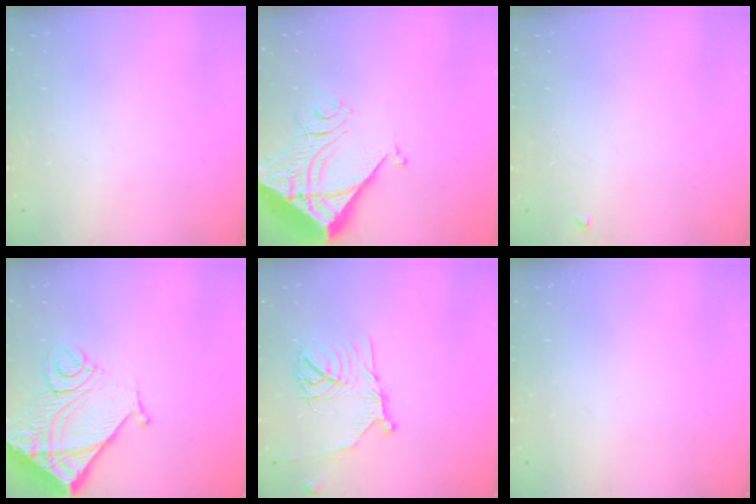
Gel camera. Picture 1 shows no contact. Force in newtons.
{"total": 10.3, "press": 10.3, "slide": 1.3}
{"total": 2.5, "press": 2.4, "slide": 0.4}
{"total": 15.3, "press": 15.2, "slide": 1.9}
{"total": 15.9, "press": 15.9, "slide": 1.5}
{"total": 0.0}